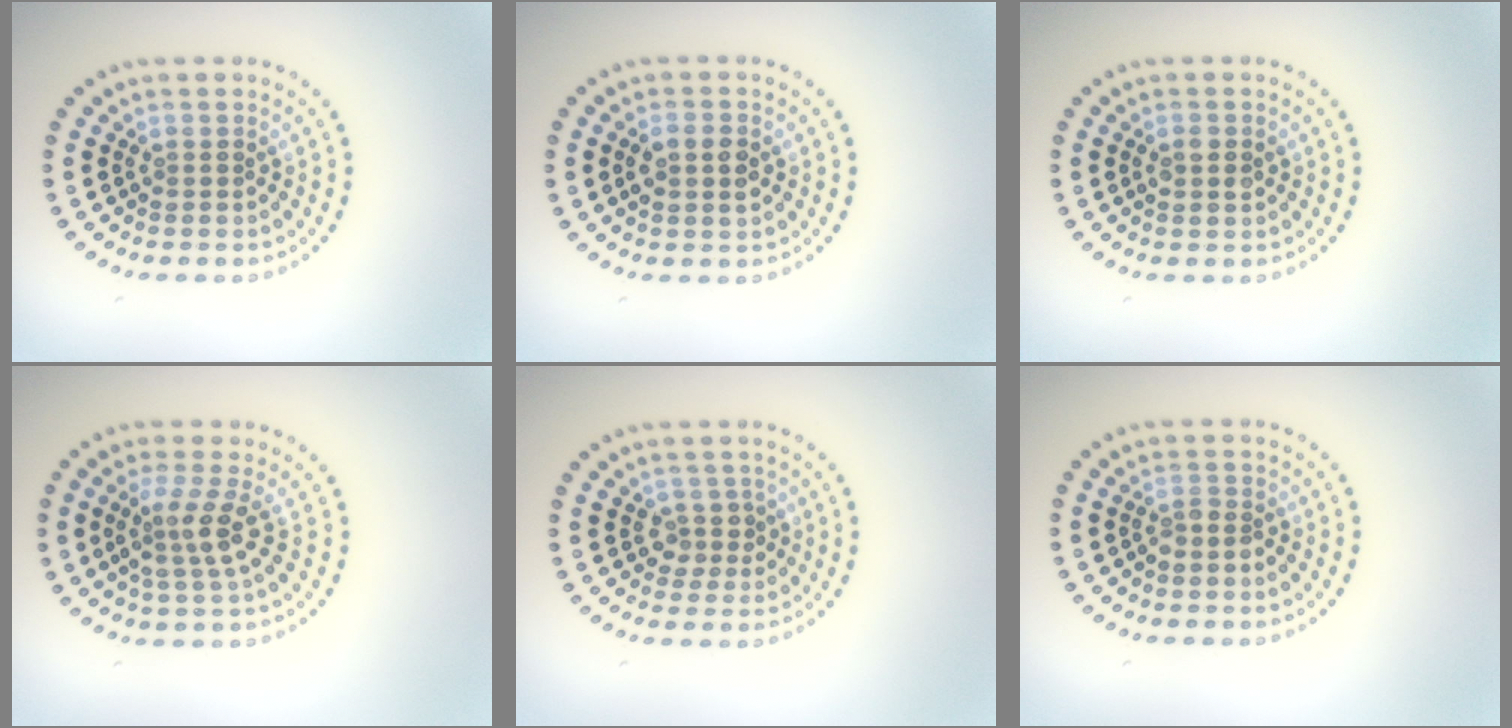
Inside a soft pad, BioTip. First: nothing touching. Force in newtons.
{"total": 2.3, "press": 2.3, "slide": 0.3}
{"total": 1.3, "press": 1.3, "slide": 0.1}
{"total": 3.0, "press": 2.4, "slide": 1.8}
{"total": 1.9, "press": 1.4, "slide": 1.2}
{"total": 1.4, "press": 1.1, "slide": 0.9}